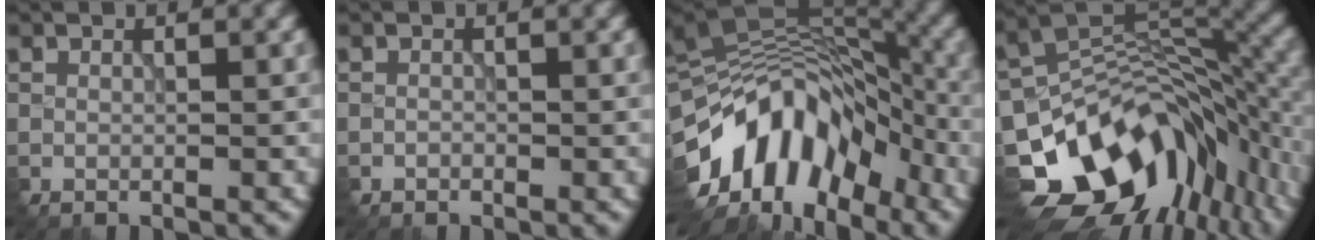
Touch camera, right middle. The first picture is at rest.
{"total": 0.8, "force": [-0.6, -0.2, -0.5], "torque": [-0.003, 0.005, -0.007]}
{"total": 12.5, "force": [-6.3, 7.0, 8.2], "torque": [-0.139, 0.030, -0.117]}
{"total": 14.0, "force": [-7.3, 9.3, 7.6], "torque": [-0.152, -0.002, -0.115]}